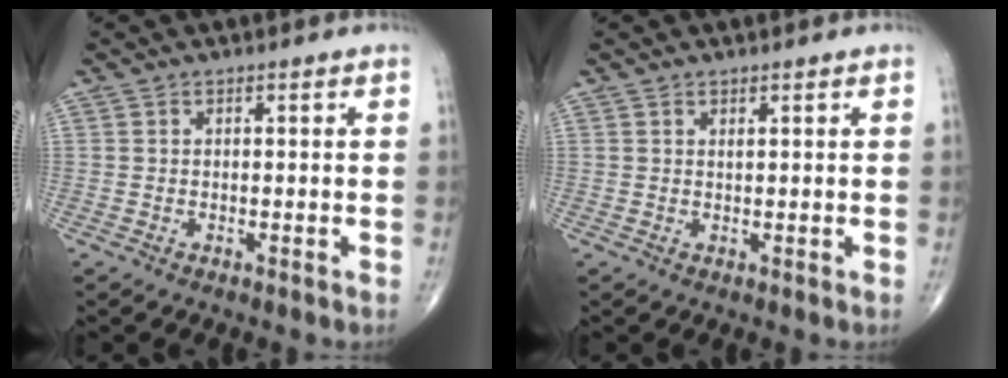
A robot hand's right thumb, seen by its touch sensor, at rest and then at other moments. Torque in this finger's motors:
{"motor_torque": [-0.45, 0.19, -0.16, -0.07, 0.05]}